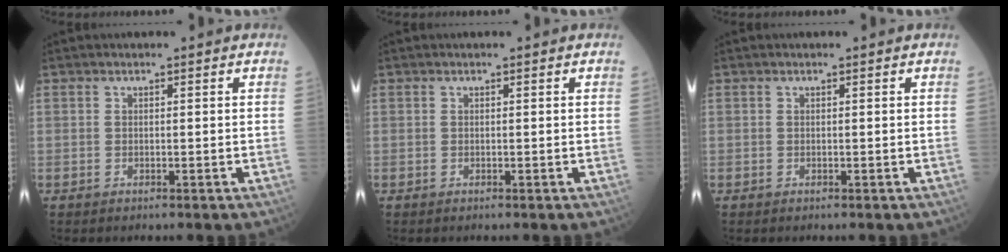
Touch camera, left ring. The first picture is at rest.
{"total": 0.0}
{"total": 0.0}